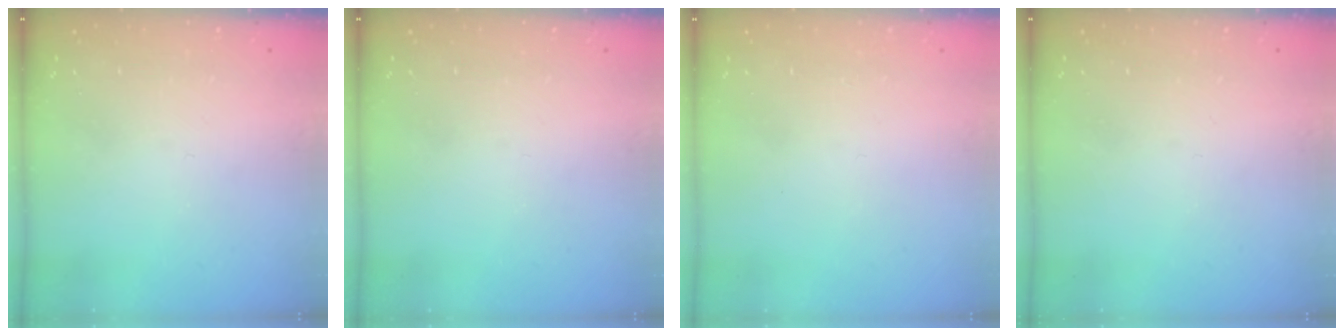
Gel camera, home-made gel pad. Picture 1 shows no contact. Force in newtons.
{"total": 0.0}
{"total": 1.6, "press": 1.6, "slide": 0.1}
{"total": 0.0}